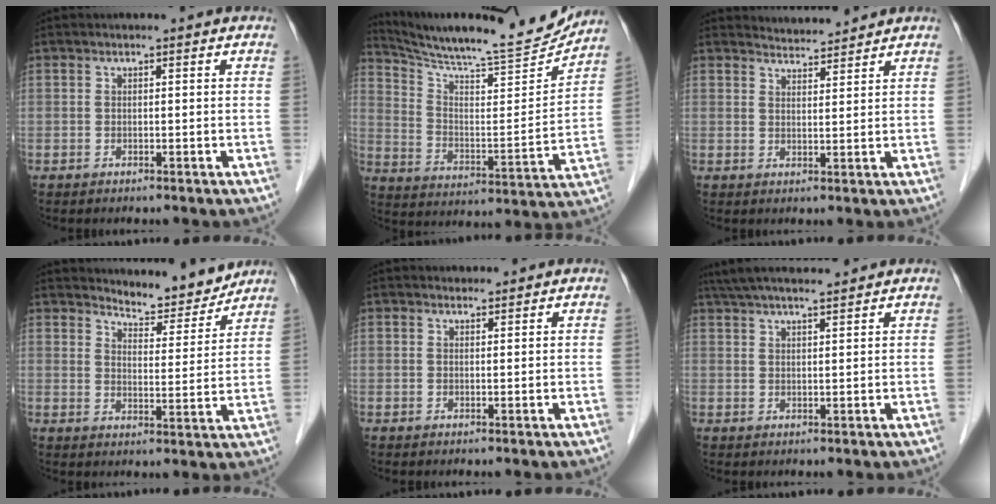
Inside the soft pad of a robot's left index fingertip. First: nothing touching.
{"total": 19.7, "force": [18.7, 0.6, 6.1], "torque": [-0.112, -0.053, 0.279]}
{"total": 3.6, "force": [3.6, 0.1, -0.3], "torque": [-0.007, 0.009, 0.061]}
{"total": 7.1, "force": [7.1, 0.9, 0.4], "torque": [-0.013, -0.010, 0.104]}
{"total": 1.2, "force": [1.1, 0.4, 0.1], "torque": [-0.008, 0.005, 0.019]}
{"total": 10.1, "force": [8.8, 0.8, 4.7], "torque": [-0.078, 0.031, 0.137]}